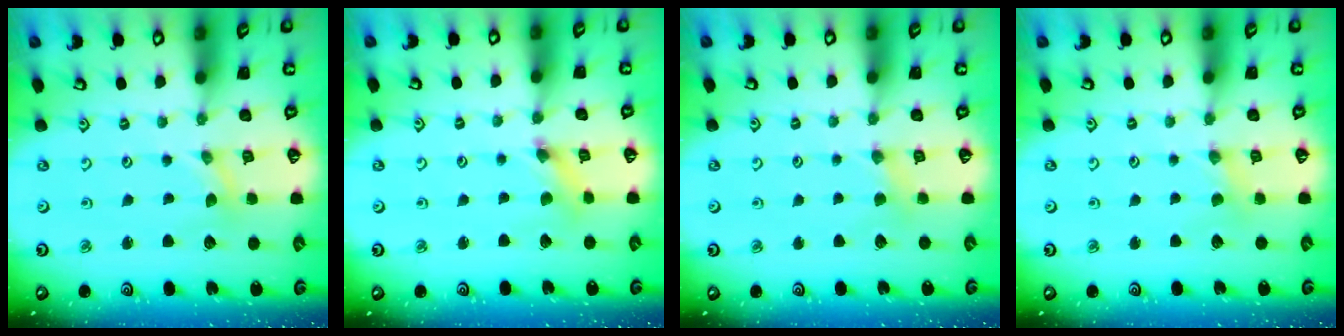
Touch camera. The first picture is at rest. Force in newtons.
{"total": 2.5, "press": 2.5, "slide": 0.1}
{"total": 2.6, "press": 2.6, "slide": 0.4}
{"total": 1.5, "press": 1.5, "slide": 0.4}